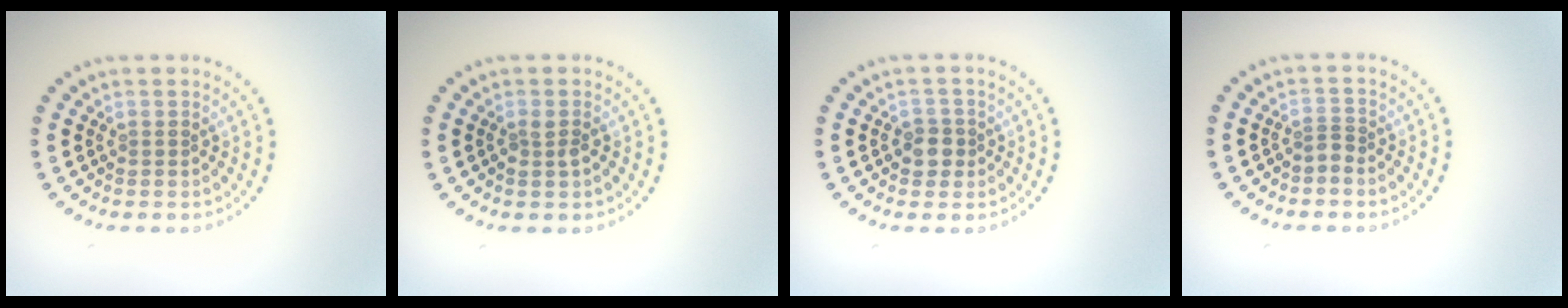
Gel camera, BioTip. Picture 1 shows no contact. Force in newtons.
{"total": 0.9, "press": 0.9, "slide": 0.3}
{"total": 1.8, "press": 1.6, "slide": 0.7}
{"total": 0.9, "press": 0.5, "slide": 0.7}